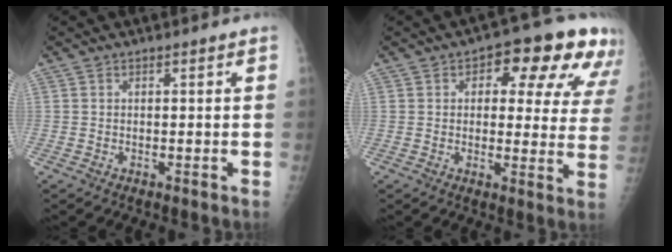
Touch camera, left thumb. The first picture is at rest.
{"total": 15.3, "force": [7.5, 7.7, 11.0], "torque": [-0.076, -0.008, 0.084]}